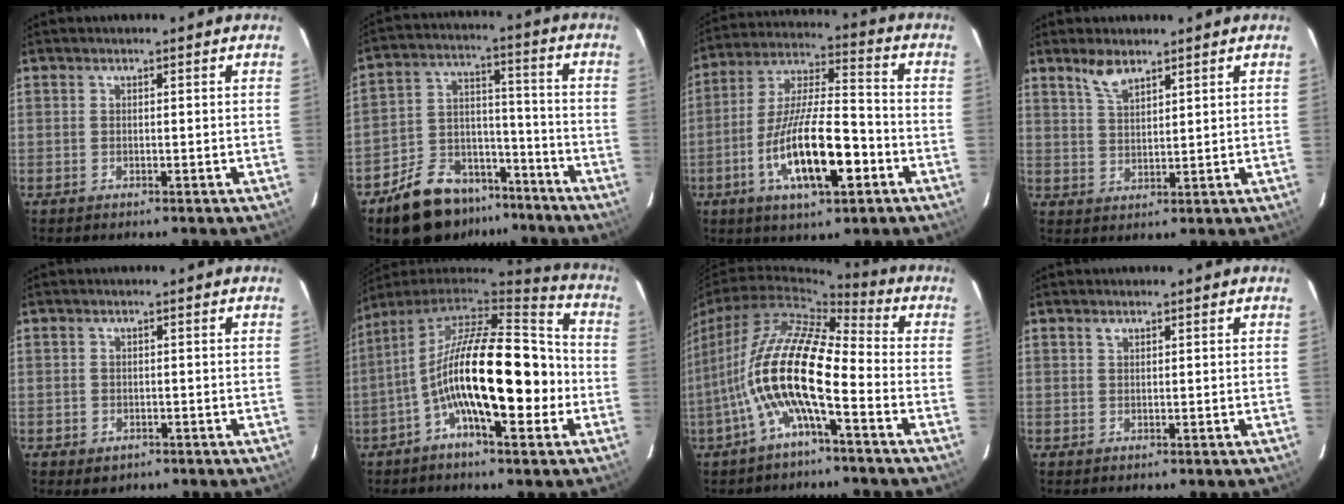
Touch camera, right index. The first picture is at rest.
{"total": 15.0, "force": [-10.9, 8.7, 5.6], "torque": [-0.121, 0.051, -0.157]}
{"total": 17.3, "force": [-6.5, 5.1, 15.2], "torque": [-0.290, -0.008, -0.113]}
{"total": 4.3, "force": [3.3, 1.3, 2.3], "torque": [-0.045, 0.003, 0.067]}
{"total": 2.7, "force": [-1.2, 2.2, 0.9], "torque": [-0.021, 0.000, -0.011]}
{"total": 20.6, "force": [-4.6, 6.9, 18.9], "torque": [-0.317, 0.002, -0.090]}
{"total": 14.4, "force": [-4.6, 3.5, 13.2], "torque": [-0.250, 0.000, -0.093]}
{"total": 0.6, "force": [0.4, 0.3, 0.3], "torque": [-0.004, 0.002, 0.008]}